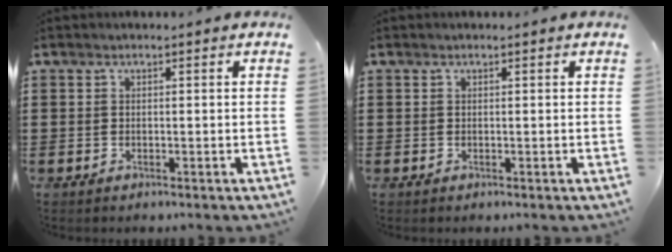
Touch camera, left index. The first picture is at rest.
{"total": 0.0}